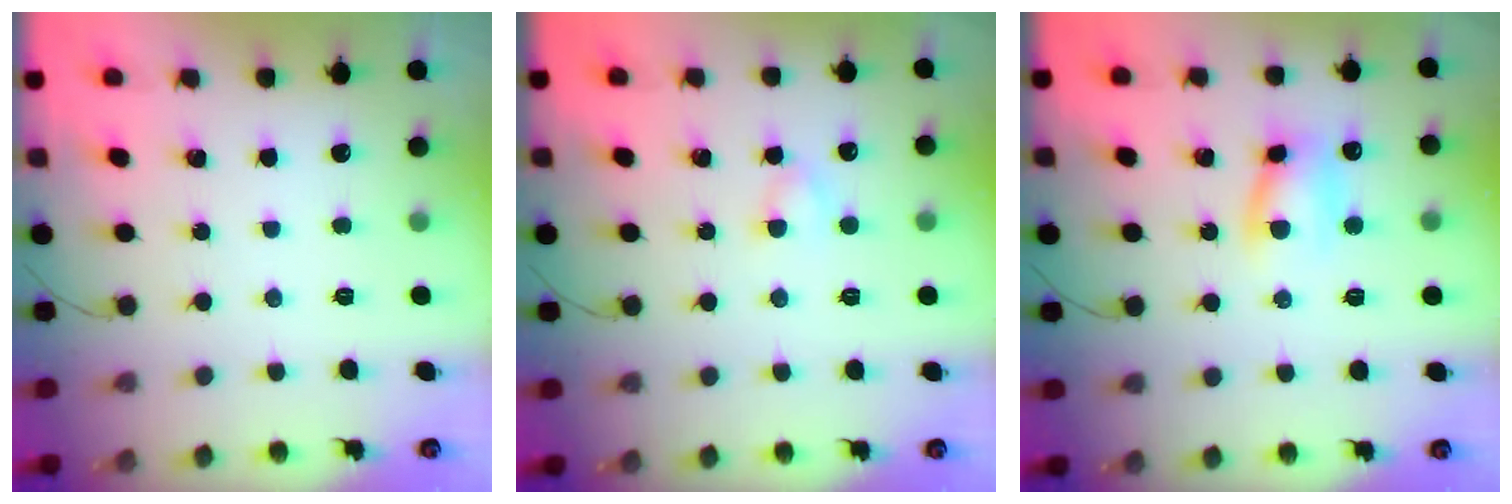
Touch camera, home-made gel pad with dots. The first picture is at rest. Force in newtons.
{"total": 2.6, "press": 2.5, "slide": 0.8}
{"total": 8.1, "press": 8.1, "slide": 0.6}